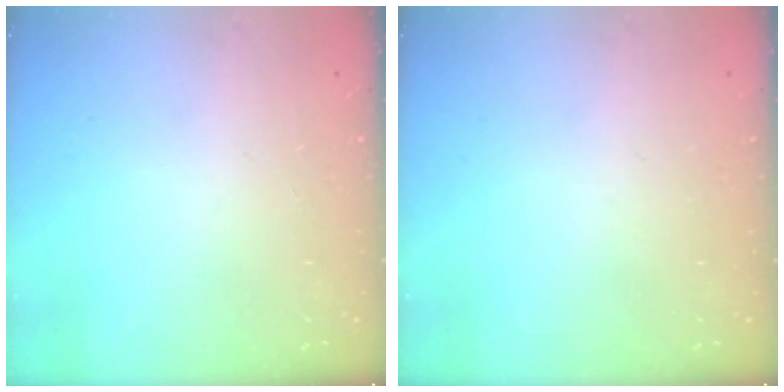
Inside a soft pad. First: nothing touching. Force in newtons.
{"total": 0.0}